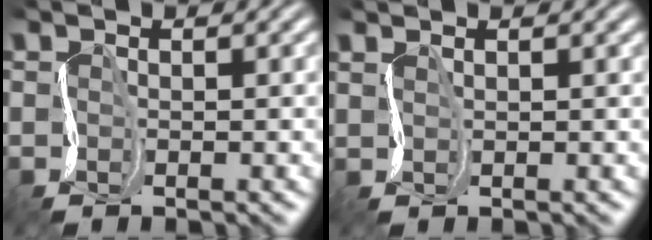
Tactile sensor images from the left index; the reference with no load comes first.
{"total": 1.6, "force": [1.6, 0.2, -0.2], "torque": [0.007, 0.000, 0.031]}